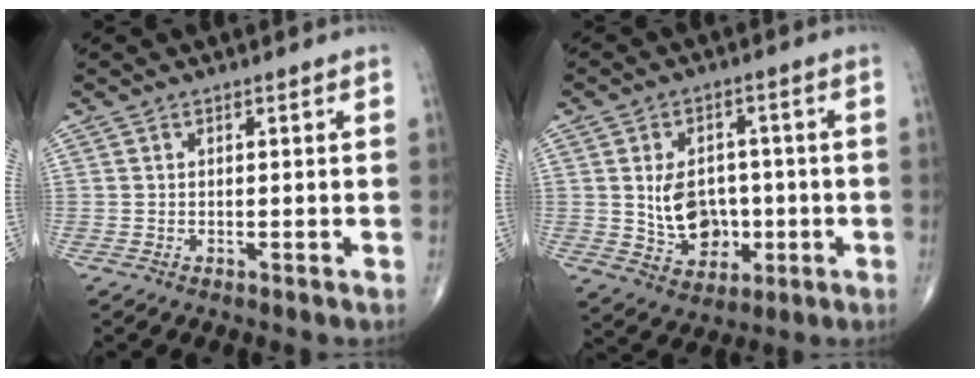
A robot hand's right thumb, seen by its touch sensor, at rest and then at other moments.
{"total": 10.1, "force": [-0.5, 7.6, 6.6], "torque": [-0.074, 0.004, 0.006]}